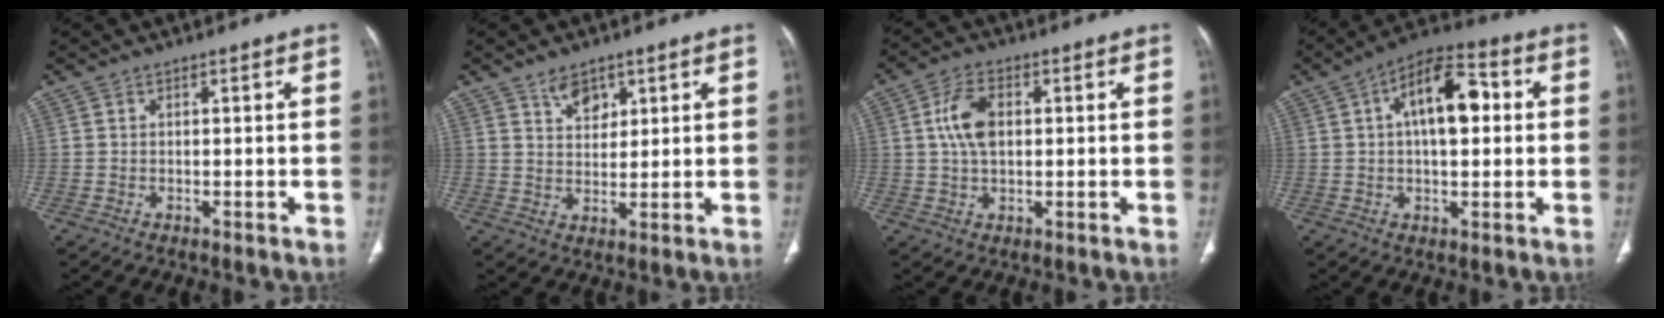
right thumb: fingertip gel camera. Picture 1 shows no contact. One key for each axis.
{"total": 4.9, "fx": 3.1, "fy": 3.0, "fz": 2.3, "tx": -0.017, "ty": -0.023, "tz": 0.057}
{"total": 7.2, "fx": 1.2, "fy": 4.3, "fz": 5.7, "tx": -0.107, "ty": 0.007, "tz": 0.021}
{"total": 13.1, "fx": 2.6, "fy": 6.5, "fz": 11.1, "tx": -0.160, "ty": 0.023, "tz": 0.033}